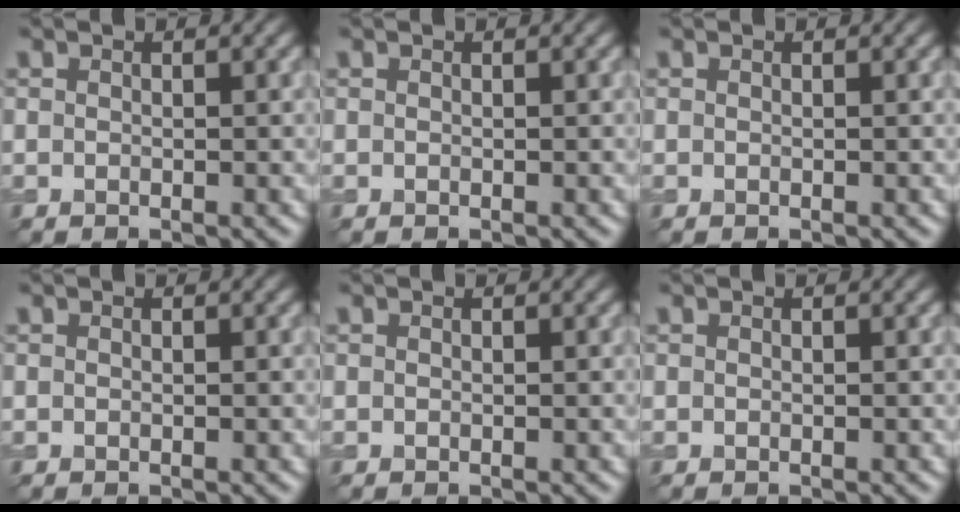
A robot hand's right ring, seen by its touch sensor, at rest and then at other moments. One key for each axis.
{"total": 0.0}
{"total": 0.0}
{"total": 0.0}
{"total": 0.0}
{"total": 0.0}